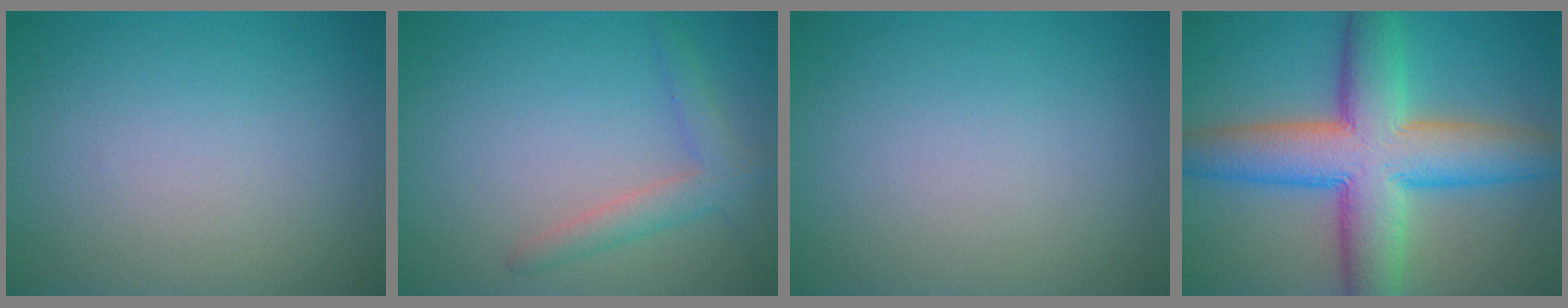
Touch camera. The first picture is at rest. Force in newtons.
{"total": 2.6, "press": 2.6, "slide": 0.0}
{"total": 0.0}
{"total": 11.5, "press": 11.5, "slide": 0.4}